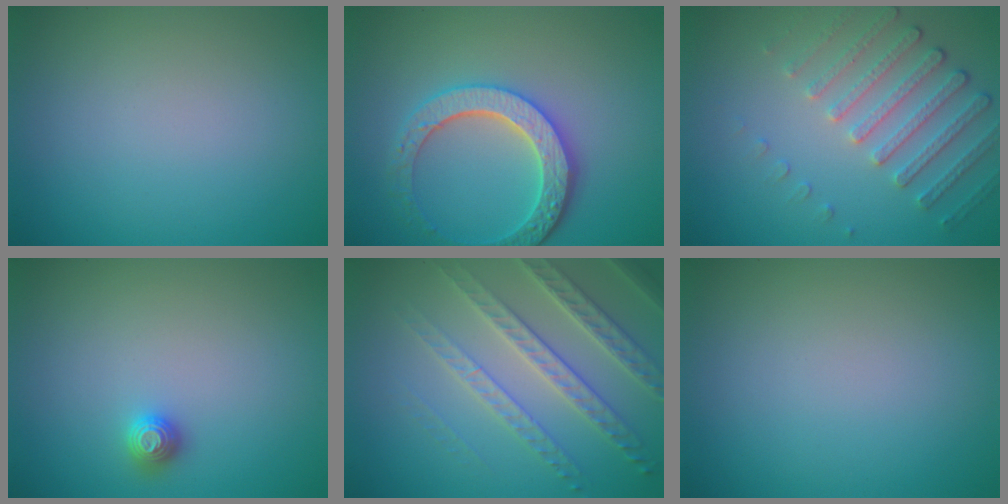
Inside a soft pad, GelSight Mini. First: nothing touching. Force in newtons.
{"total": 4.9, "press": 4.2, "slide": 2.4}
{"total": 4.5, "press": 3.5, "slide": 2.9}
{"total": 1.3, "press": 1.2, "slide": 0.3}
{"total": 5.3, "press": 4.2, "slide": 3.2}
{"total": 0.0}